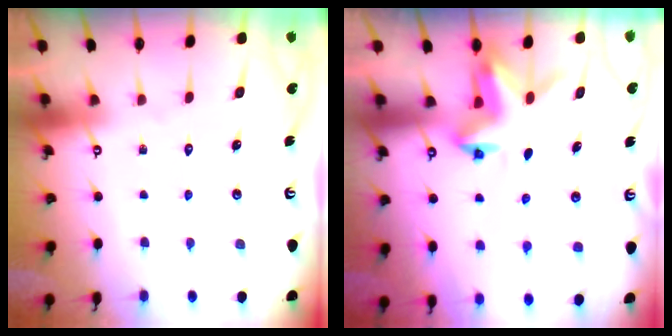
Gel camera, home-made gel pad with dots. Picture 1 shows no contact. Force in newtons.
{"total": 3.8, "press": 3.8, "slide": 0.3}